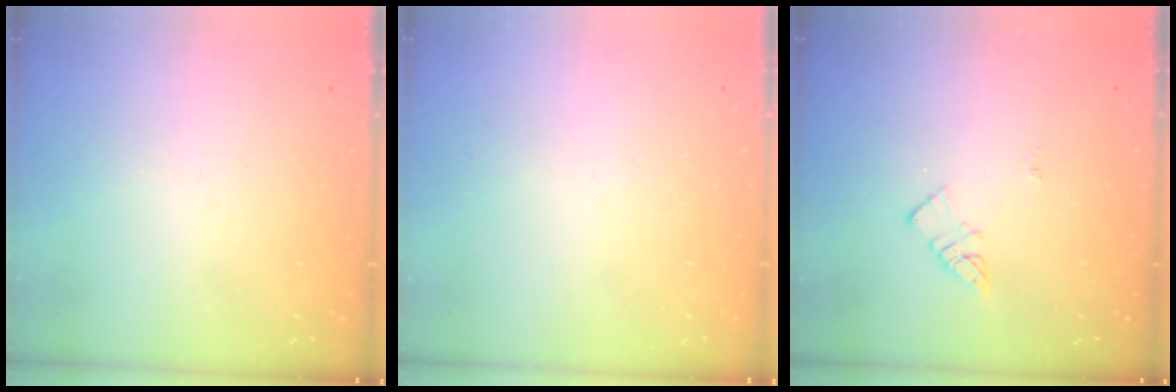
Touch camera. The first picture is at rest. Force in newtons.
{"total": 1.6, "press": 1.6, "slide": 0.1}
{"total": 3.3, "press": 3.3, "slide": 0.3}